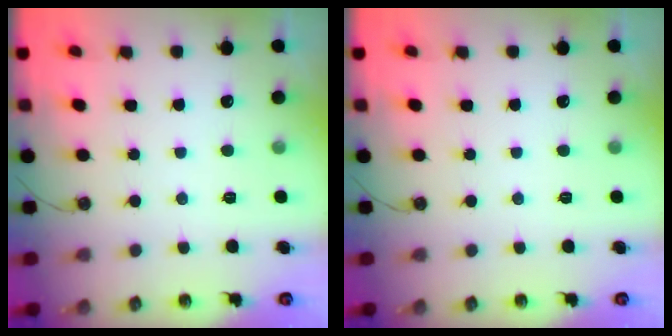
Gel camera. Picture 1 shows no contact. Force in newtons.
{"total": 0.0}